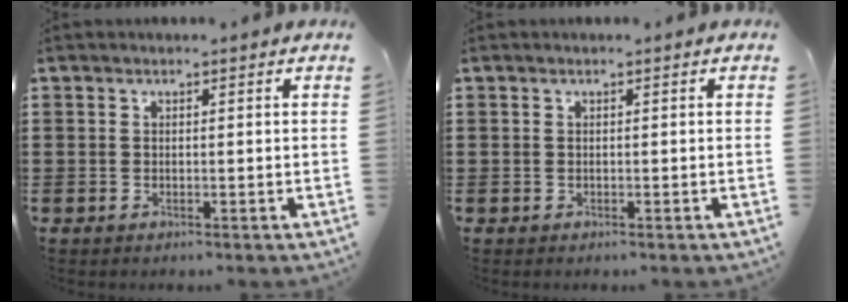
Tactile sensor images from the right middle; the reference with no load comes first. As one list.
[{"total": 0.0}]